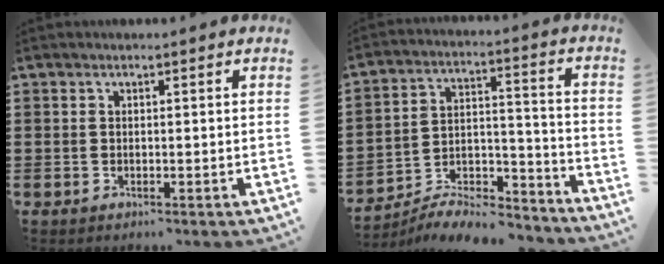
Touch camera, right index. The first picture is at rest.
{"total": 8.2, "force": [-7.7, 1.9, 2.1], "torque": [-0.027, 0.024, -0.148]}